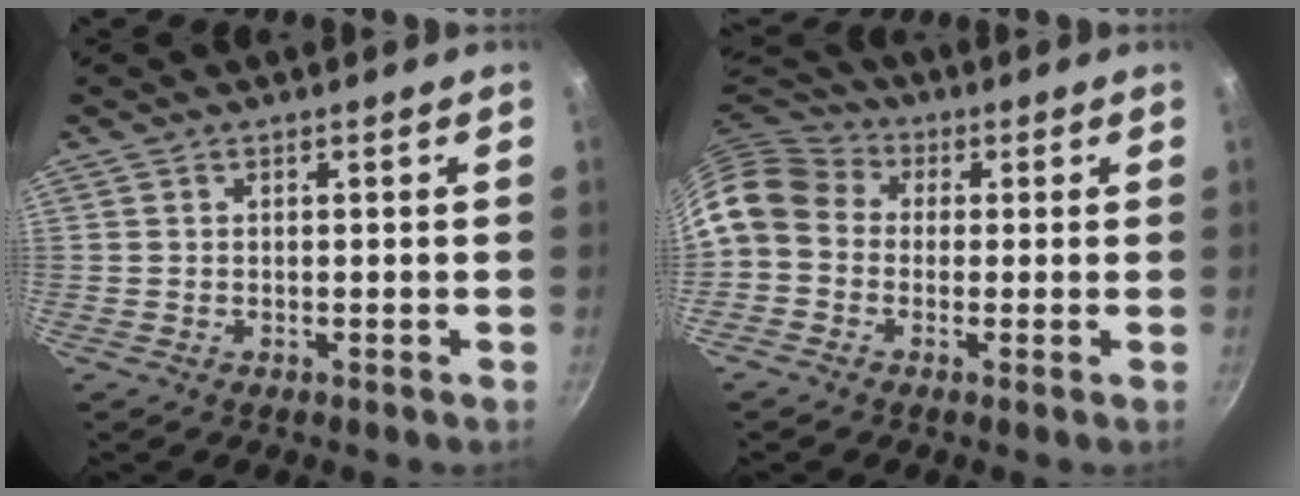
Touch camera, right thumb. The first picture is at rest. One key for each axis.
{"total": 11.2, "fx": 0.9, "fy": 9.2, "fz": 6.3, "tx": -0.109, "ty": 0.031, "tz": -0.005}